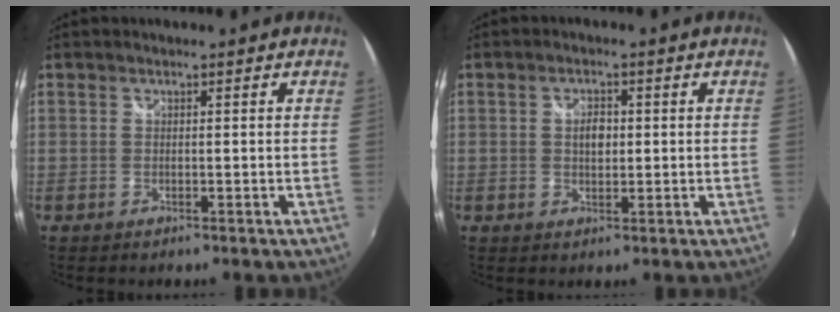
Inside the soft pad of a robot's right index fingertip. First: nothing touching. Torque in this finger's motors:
{"motor_torque": [-0.04, -0.05, 0.04, 0.05]}